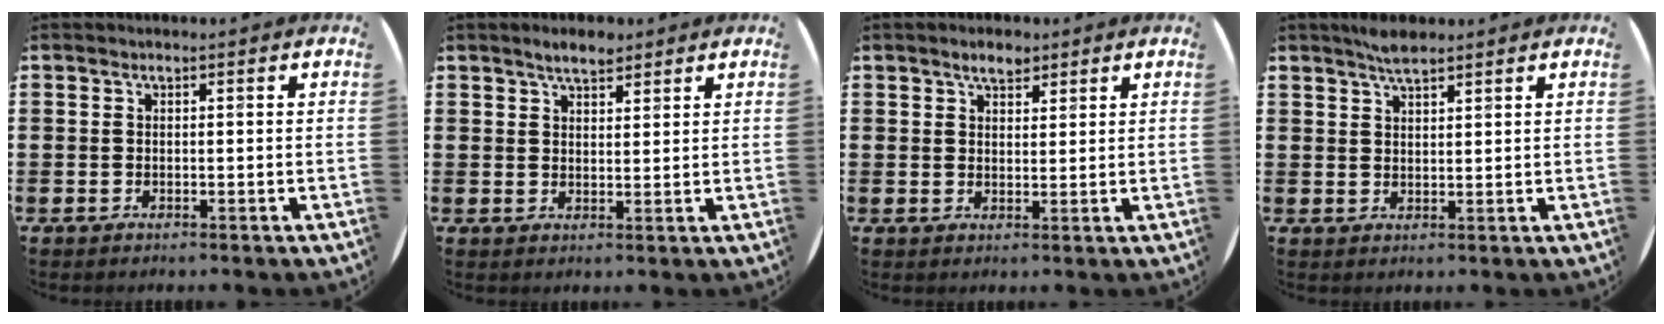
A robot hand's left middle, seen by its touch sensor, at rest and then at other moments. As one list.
[{"total": 3.3, "force": [2.8, 1.1, 1.4], "torque": [-0.022, 0.001, 0.049]}, {"total": 2.9, "force": [2.3, 1.3, 1.2], "torque": [-0.017, 0.002, 0.041]}, {"total": 3.0, "force": [2.6, 0.6, 1.3], "torque": [-0.028, 0.004, 0.047]}]